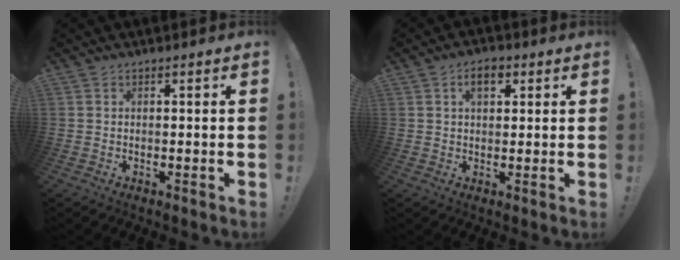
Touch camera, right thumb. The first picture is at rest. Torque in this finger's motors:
{"motor_torque": [0.76, 0.70, 0.42, -0.01, 0.07]}